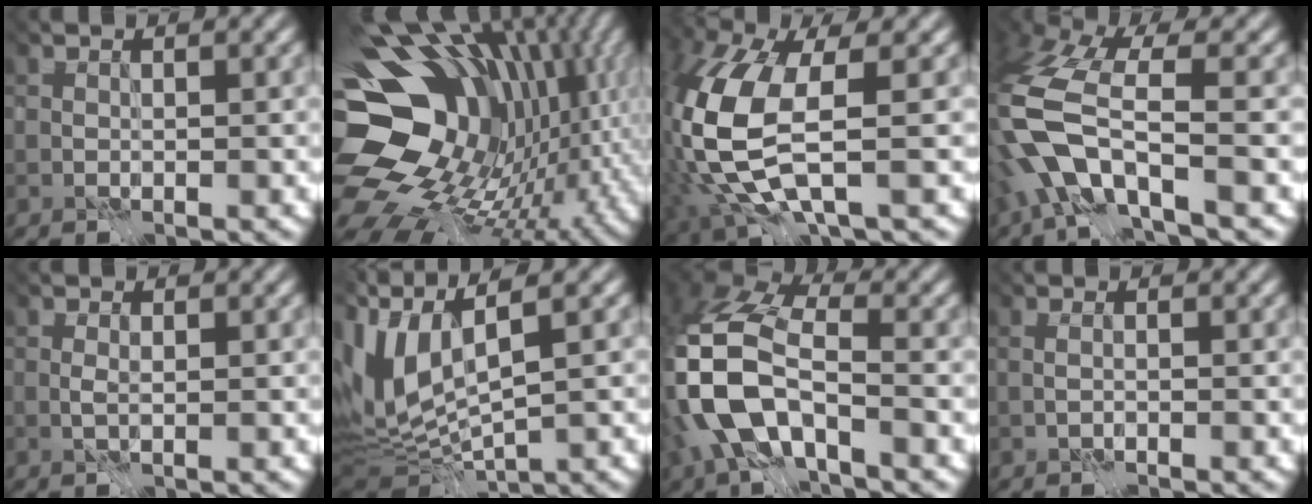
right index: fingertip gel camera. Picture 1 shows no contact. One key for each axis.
{"total": 17.2, "fx": 0.4, "fy": 13.0, "fz": 11.3, "tx": -0.211, "ty": -0.060, "tz": 0.079}
{"total": 10.0, "fx": -2.6, "fy": 4.1, "fz": 8.7, "tx": -0.237, "ty": -0.039, "tz": -0.015}
{"total": 8.6, "fx": -5.1, "fy": 2.0, "fz": 6.7, "tx": -0.160, "ty": -0.011, "tz": -0.083}
{"total": 1.2, "fx": -1.2, "fy": -0.3, "fz": 0.0, "tx": -0.005, "ty": -0.017, "tz": -0.012}
{"total": 8.1, "fx": 0.4, "fy": 2.8, "fz": 7.6, "tx": -0.192, "ty": -0.013, "tz": 0.052}
{"total": 9.0, "fx": -4.8, "fy": 3.9, "fz": 6.5, "tx": -0.164, "ty": -0.015, "tz": -0.074}
{"total": 1.3, "fx": -0.2, "fy": 0.7, "fz": 1.1, "tx": 0.011, "ty": 0.012, "tz": -0.024}